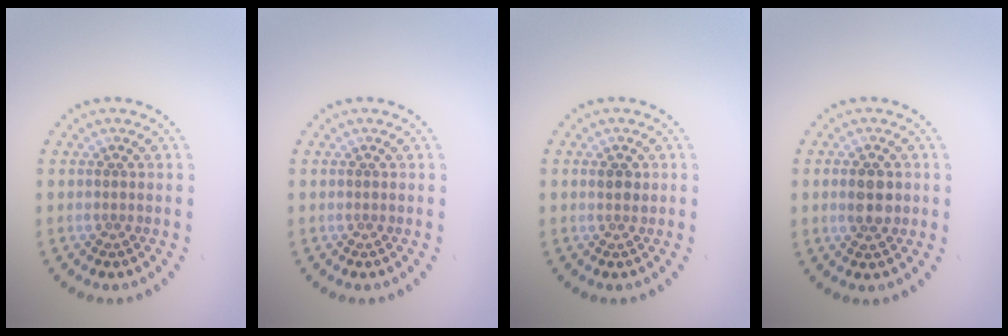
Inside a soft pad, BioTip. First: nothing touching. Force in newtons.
{"total": 0.0}
{"total": 1.1, "press": 1.1, "slide": 0.3}
{"total": 2.6, "press": 2.6, "slide": 0.3}